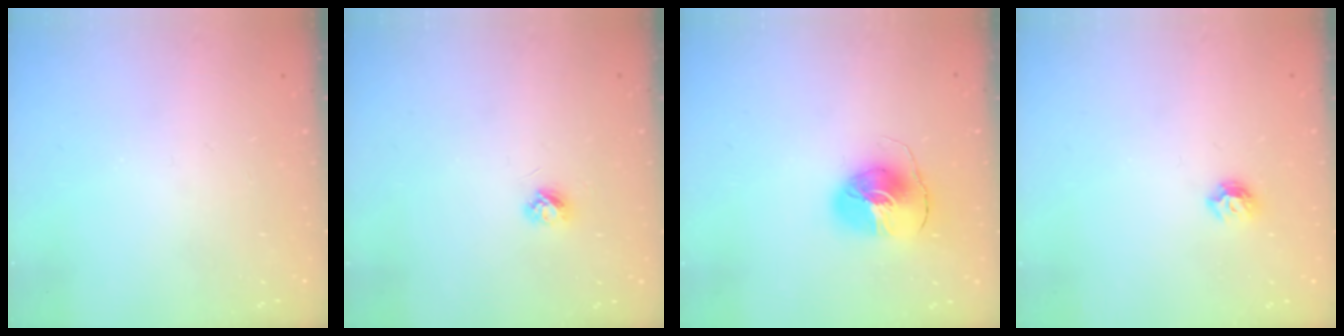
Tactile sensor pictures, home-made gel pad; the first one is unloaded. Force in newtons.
{"total": 3.7, "press": 3.7, "slide": 0.4}
{"total": 8.7, "press": 8.7, "slide": 1.1}
{"total": 6.4, "press": 6.4, "slide": 0.7}